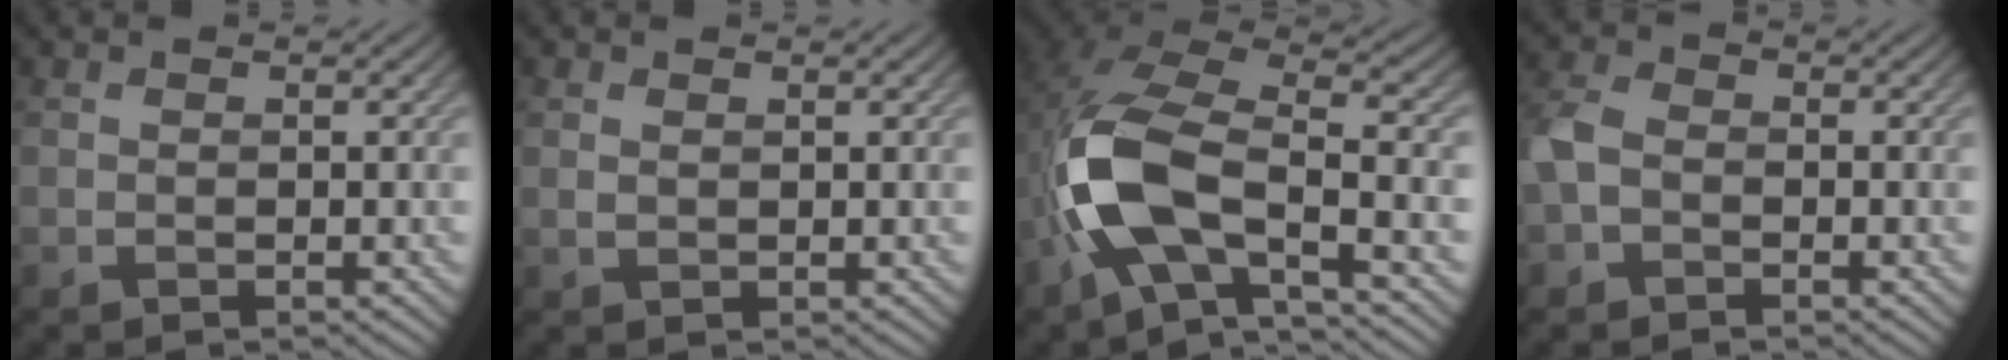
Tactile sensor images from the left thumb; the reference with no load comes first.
{"total": 1.0, "force": [0.4, 0.6, 0.6], "torque": [-0.016, -0.002, 0.012]}
{"total": 14.2, "force": [-4.3, 6.4, 11.9], "torque": [-0.257, -0.014, -0.088]}
{"total": 3.6, "force": [-1.2, 2.6, 2.2], "torque": [-0.056, 0.006, -0.036]}